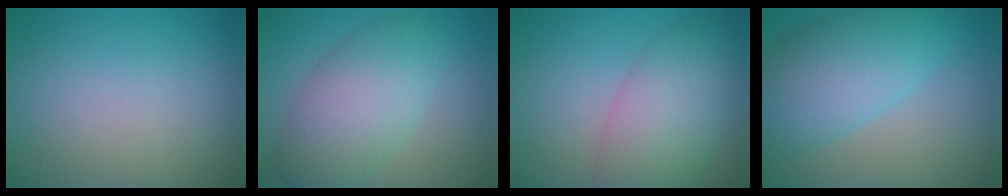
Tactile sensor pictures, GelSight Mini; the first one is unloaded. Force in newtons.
{"total": 6.9, "press": 6.9, "slide": 0.3}
{"total": 6.8, "press": 6.7, "slide": 0.5}
{"total": 7.8, "press": 7.7, "slide": 0.3}